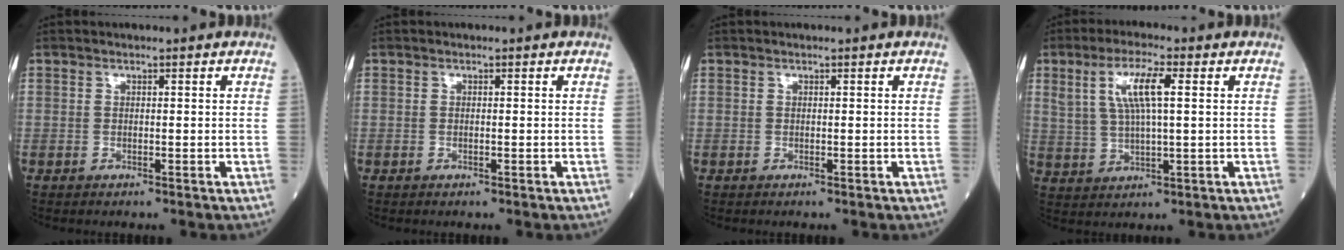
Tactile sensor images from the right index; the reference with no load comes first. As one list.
[{"total": 0.0}, {"total": 0.0}, {"total": 7.6, "force": [2.5, 1.3, 7.0], "torque": [-0.147, 0.012, 0.053]}]